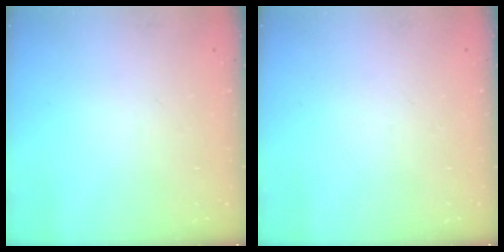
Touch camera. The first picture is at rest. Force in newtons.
{"total": 0.0}